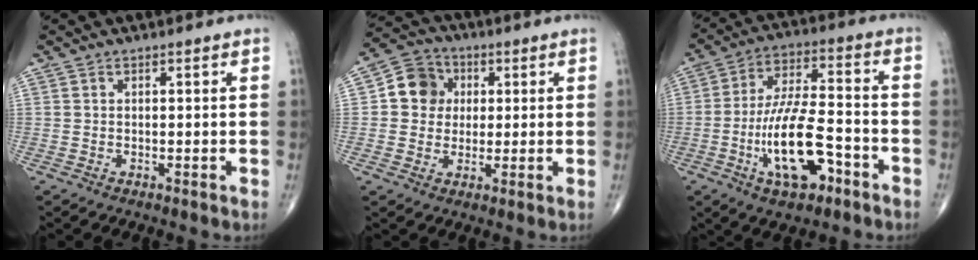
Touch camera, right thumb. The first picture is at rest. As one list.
[{"total": 8.4, "force": [1.4, 7.6, 3.4], "torque": [-0.029, 0.007, 0.013]}, {"total": 15.2, "force": [-5.8, 5.9, 12.8], "torque": [-0.225, 0.034, -0.098]}]